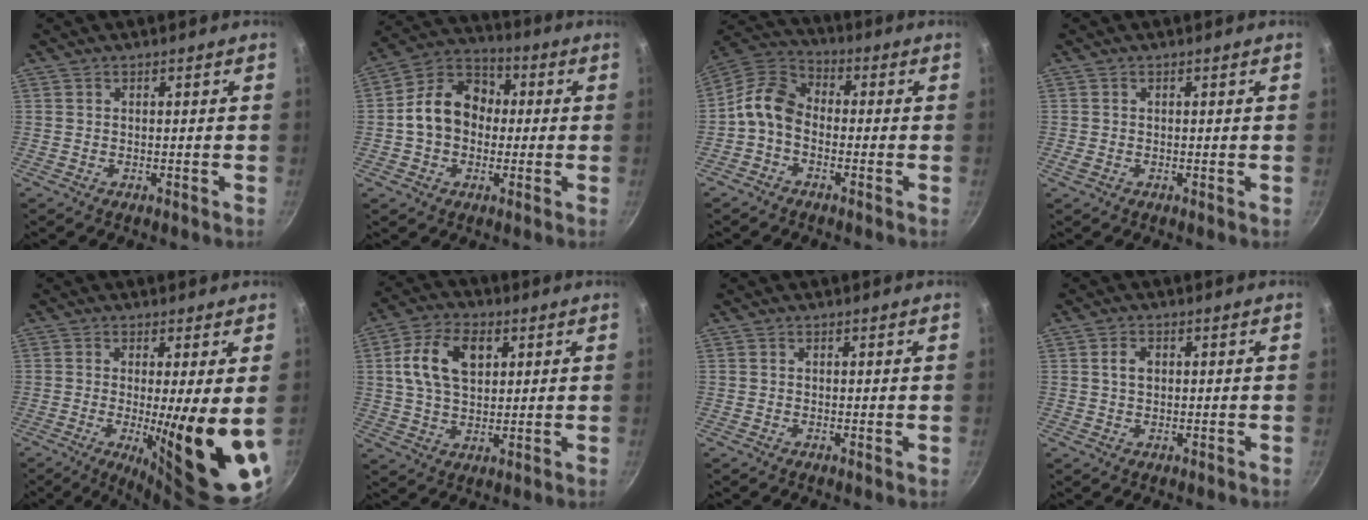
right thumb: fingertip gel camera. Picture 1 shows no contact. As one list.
[{"total": 13.1, "force": [0.0, 10.3, 8.0], "torque": [-0.096, 0.035, -0.021]}, {"total": 8.5, "force": [-2.1, 6.1, 5.6], "torque": [-0.101, 0.041, -0.062]}, {"total": 0.6, "force": [-0.1, 0.4, 0.5], "torque": [-0.011, -0.002, -0.004]}, {"total": 15.3, "force": [-1.2, 2.2, 15.1], "torque": [-0.203, -0.034, -0.010]}, {"total": 11.7, "force": [3.2, 7.5, 8.3], "torque": [-0.140, 0.007, 0.051]}, {"total": 0.0}, {"total": 2.8, "force": [0.6, 2.0, 1.9], "torque": [-0.026, 0.004, 0.010]}]